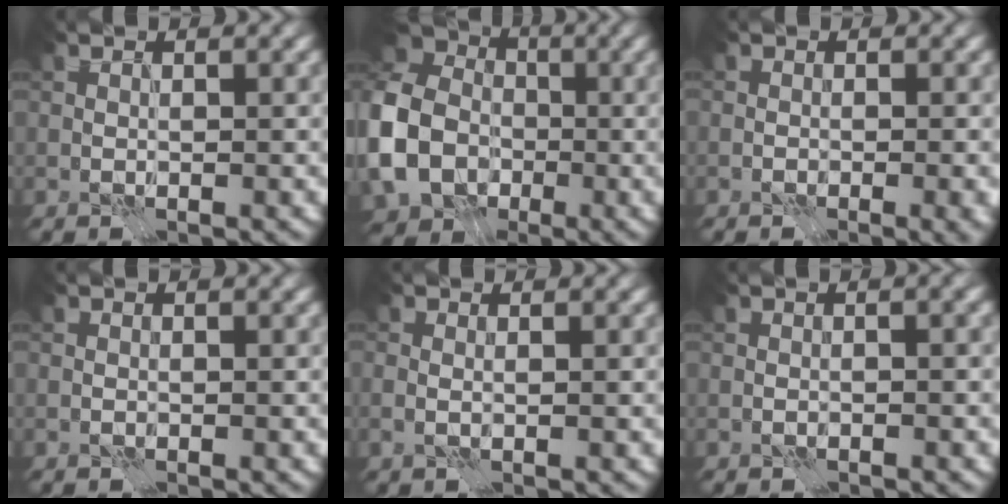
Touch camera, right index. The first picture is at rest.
{"total": 11.1, "force": [-2.7, 9.0, 5.8], "torque": [-0.152, -0.007, -0.063]}
{"total": 1.6, "force": [-0.3, 0.5, 1.5], "torque": [-0.007, 0.001, -0.005]}
{"total": 0.0}
{"total": 0.5, "force": [0.0, 0.2, 0.5], "torque": [-0.001, -0.002, -0.003]}
{"total": 1.9, "force": [0.2, 0.7, 1.8], "torque": [-0.012, -0.001, -0.006]}